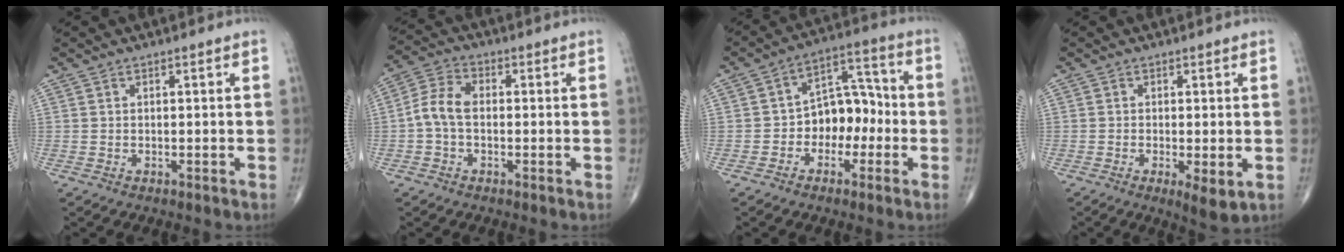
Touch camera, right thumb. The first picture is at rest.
{"total": 6.3, "force": [-0.7, 4.0, 4.8], "torque": [-0.097, 0.021, -0.023]}
{"total": 10.0, "force": [-2.1, 7.0, 6.9], "torque": [-0.065, 0.044, -0.045]}
{"total": 4.6, "force": [-1.2, 1.3, 4.3], "torque": [-0.073, -0.015, -0.021]}